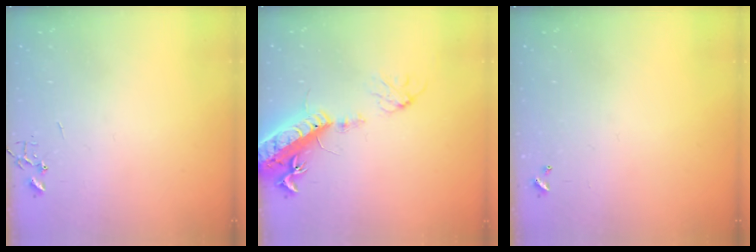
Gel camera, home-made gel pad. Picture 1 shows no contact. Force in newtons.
{"total": 17.9, "press": 17.4, "slide": 3.9}
{"total": 0.0}